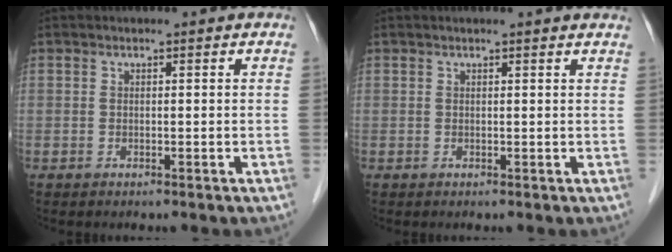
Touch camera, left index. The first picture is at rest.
{"total": 3.0, "force": [2.8, -0.1, 1.0], "torque": [-0.015, 0.004, 0.020]}